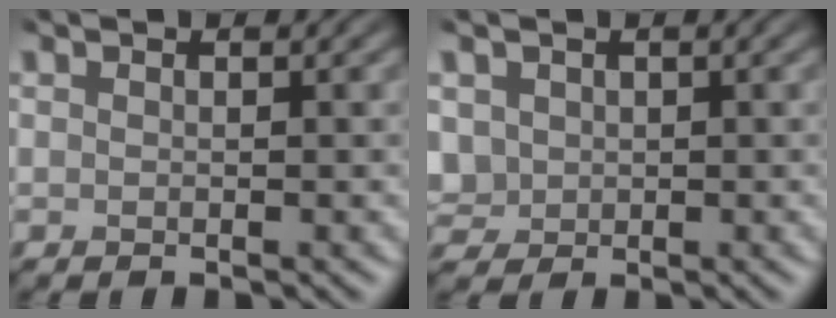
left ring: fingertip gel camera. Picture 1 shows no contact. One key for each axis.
{"total": 2.8, "fx": 0.3, "fy": 2.4, "fz": 1.5, "tx": -0.071, "ty": -0.004, "tz": 0.023}